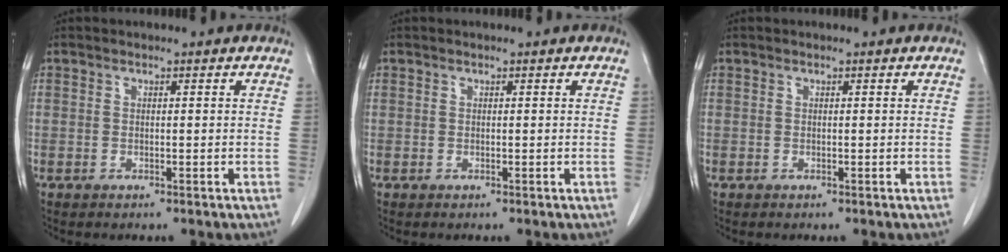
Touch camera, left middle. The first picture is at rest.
{"total": 0.0}
{"total": 0.0}